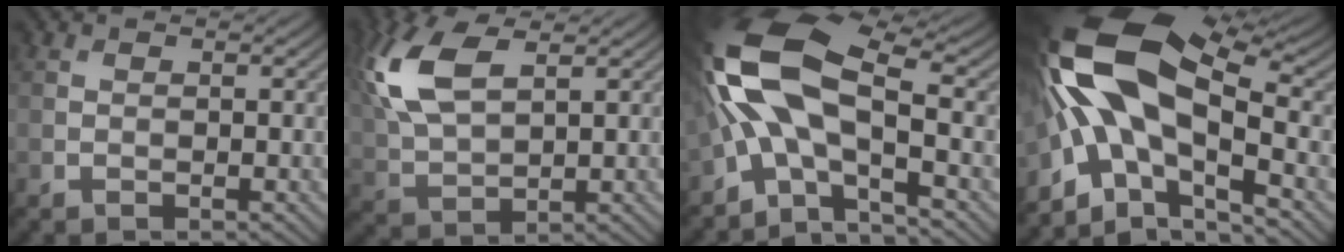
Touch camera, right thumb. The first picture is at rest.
{"total": 10.8, "force": [4.2, 5.2, 8.5], "torque": [-0.230, 0.015, 0.082]}
{"total": 14.0, "force": [-1.5, 6.1, 12.5], "torque": [-0.265, 0.017, -0.047]}
{"total": 18.6, "force": [-0.7, 9.1, 16.2], "torque": [-0.320, 0.000, -0.008]}